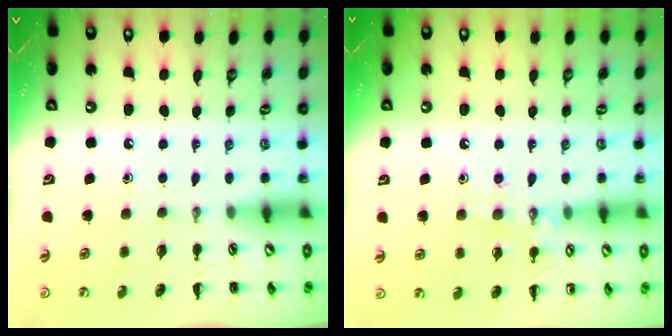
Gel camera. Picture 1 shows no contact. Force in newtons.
{"total": 8.6, "press": 8.5, "slide": 1.1}